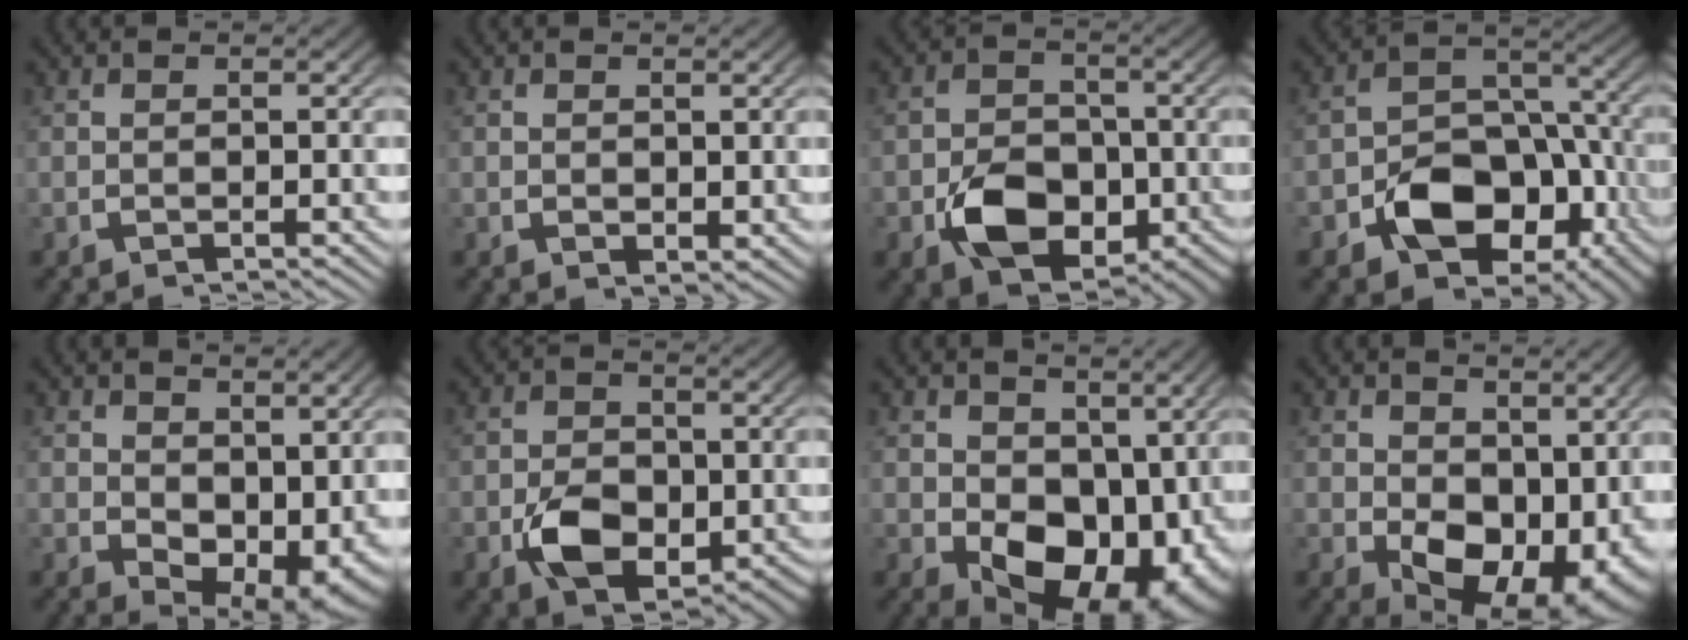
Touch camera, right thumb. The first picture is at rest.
{"total": 1.0, "force": [0.5, 0.6, 0.6], "torque": [-0.004, -0.008, 0.018]}
{"total": 10.3, "force": [-2.6, 7.3, 6.7], "torque": [-0.127, -0.042, -0.030]}
{"total": 10.0, "force": [-4.1, 6.7, 6.1], "torque": [-0.107, -0.034, -0.052]}
{"total": 7.1, "force": [-0.4, 4.4, 5.6], "torque": [-0.088, -0.041, 0.018]}
{"total": 7.6, "force": [-1.9, 5.1, 5.3], "torque": [-0.106, -0.035, -0.017]}
{"total": 10.6, "force": [-0.9, 7.2, 7.8], "torque": [-0.129, -0.059, 0.012]}
{"total": 9.8, "force": [-1.3, 6.2, 7.5], "torque": [-0.125, -0.055, 0.006]}